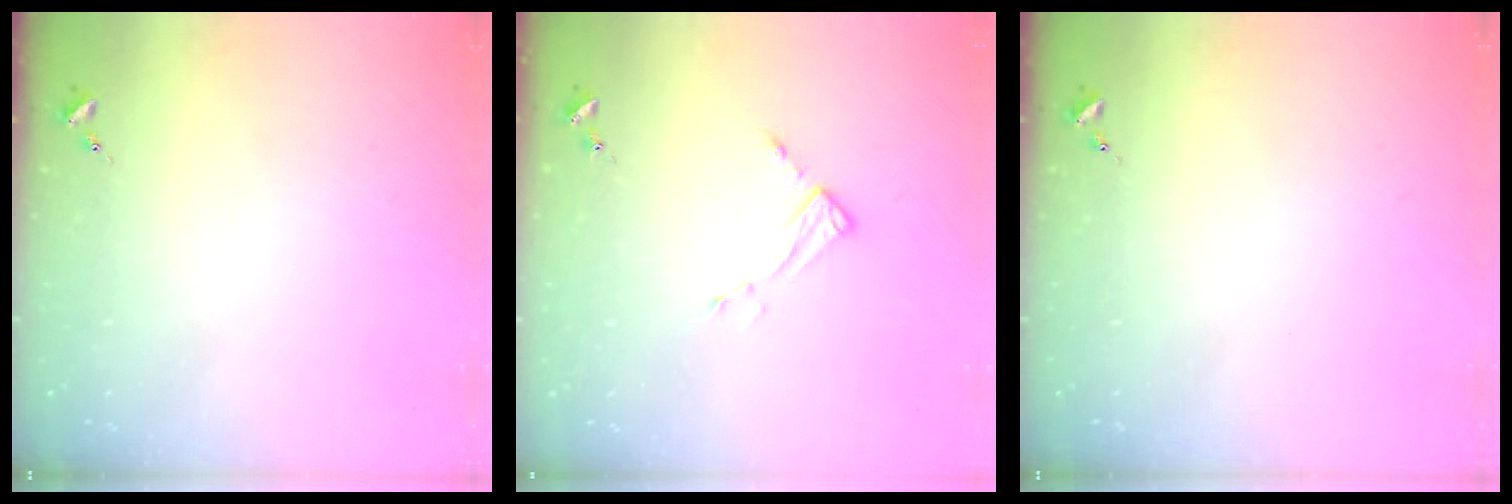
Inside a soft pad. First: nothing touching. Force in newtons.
{"total": 3.9, "press": 3.9, "slide": 0.2}
{"total": 0.0}